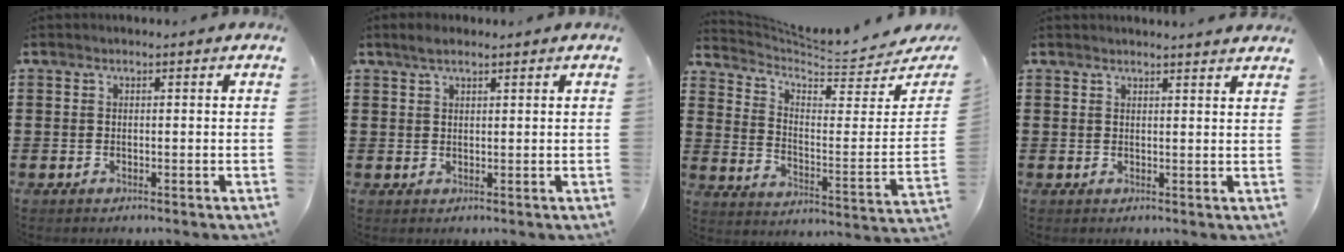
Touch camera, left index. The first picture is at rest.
{"total": 2.0, "force": [1.5, 0.6, 1.1], "torque": [-0.023, 0.003, 0.028]}
{"total": 4.7, "force": [4.2, 1.0, 1.9], "torque": [-0.057, -0.050, 0.066]}
{"total": 1.8, "force": [1.7, -0.3, 0.2], "torque": [-0.008, -0.004, 0.033]}